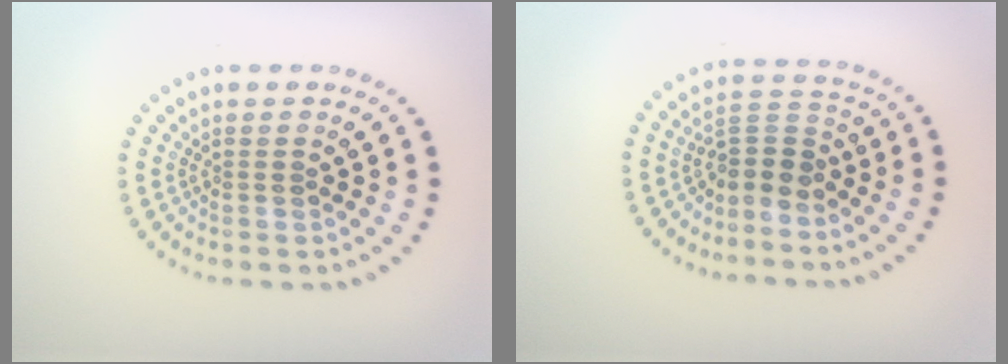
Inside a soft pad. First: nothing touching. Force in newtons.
{"total": 2.9, "press": 2.1, "slide": 2.0}